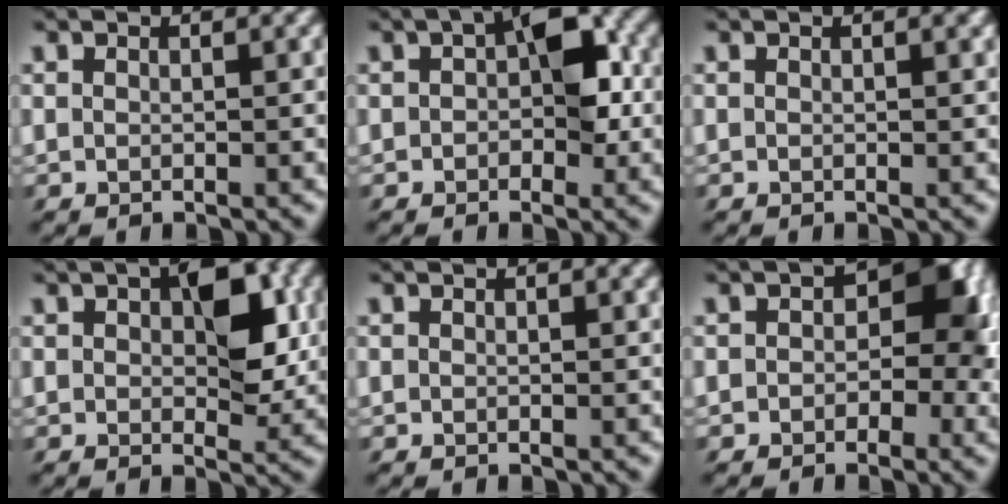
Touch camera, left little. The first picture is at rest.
{"total": 7.0, "force": [-0.1, 4.0, 5.7], "torque": [-0.091, 0.003, -0.008]}
{"total": 1.0, "force": [0.5, 0.5, 0.7], "torque": [-0.014, 0.000, 0.006]}
{"total": 6.8, "force": [1.5, 3.9, 5.4], "torque": [-0.091, 0.000, 0.023]}
{"total": 0.8, "force": [0.4, 0.3, 0.6], "torque": [-0.014, 0.001, 0.005]}
{"total": 9.0, "force": [0.1, 6.0, 6.7], "torque": [-0.099, -0.018, -0.006]}